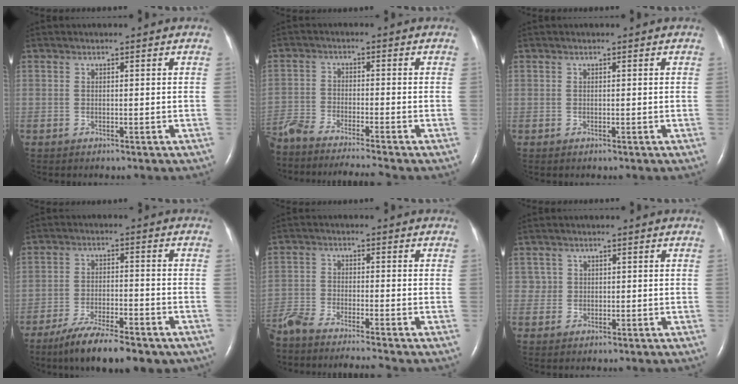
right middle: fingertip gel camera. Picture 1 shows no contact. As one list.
[{"total": 13.3, "force": [-12.2, -0.8, 5.2], "torque": [-0.085, -0.016, -0.205]}, {"total": 0.0}, {"total": 12.4, "force": [-9.2, 3.0, 7.8], "torque": [-0.125, -0.019, -0.145]}, {"total": 11.8, "force": [-10.8, -0.5, 4.8], "torque": [-0.079, -0.017, -0.182]}, {"total": 1.4, "force": [0.5, 1.3, -0.2], "torque": [0.017, 0.003, 0.004]}]